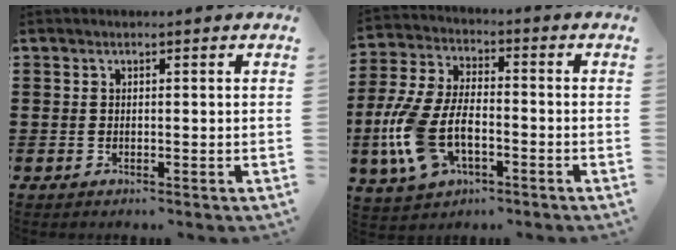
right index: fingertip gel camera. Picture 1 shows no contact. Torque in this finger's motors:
{"motor_torque": [2.14, 0.00, 1.05, 0.21]}